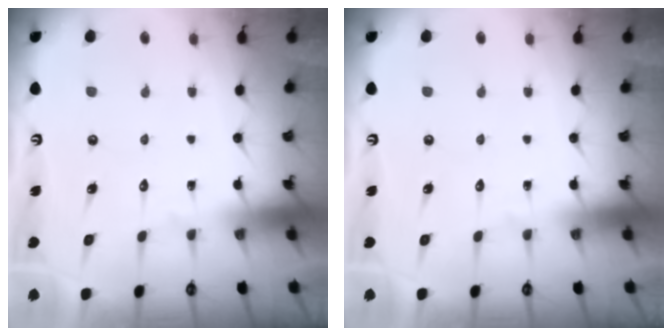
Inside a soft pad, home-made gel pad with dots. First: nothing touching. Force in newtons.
{"total": 0.0}